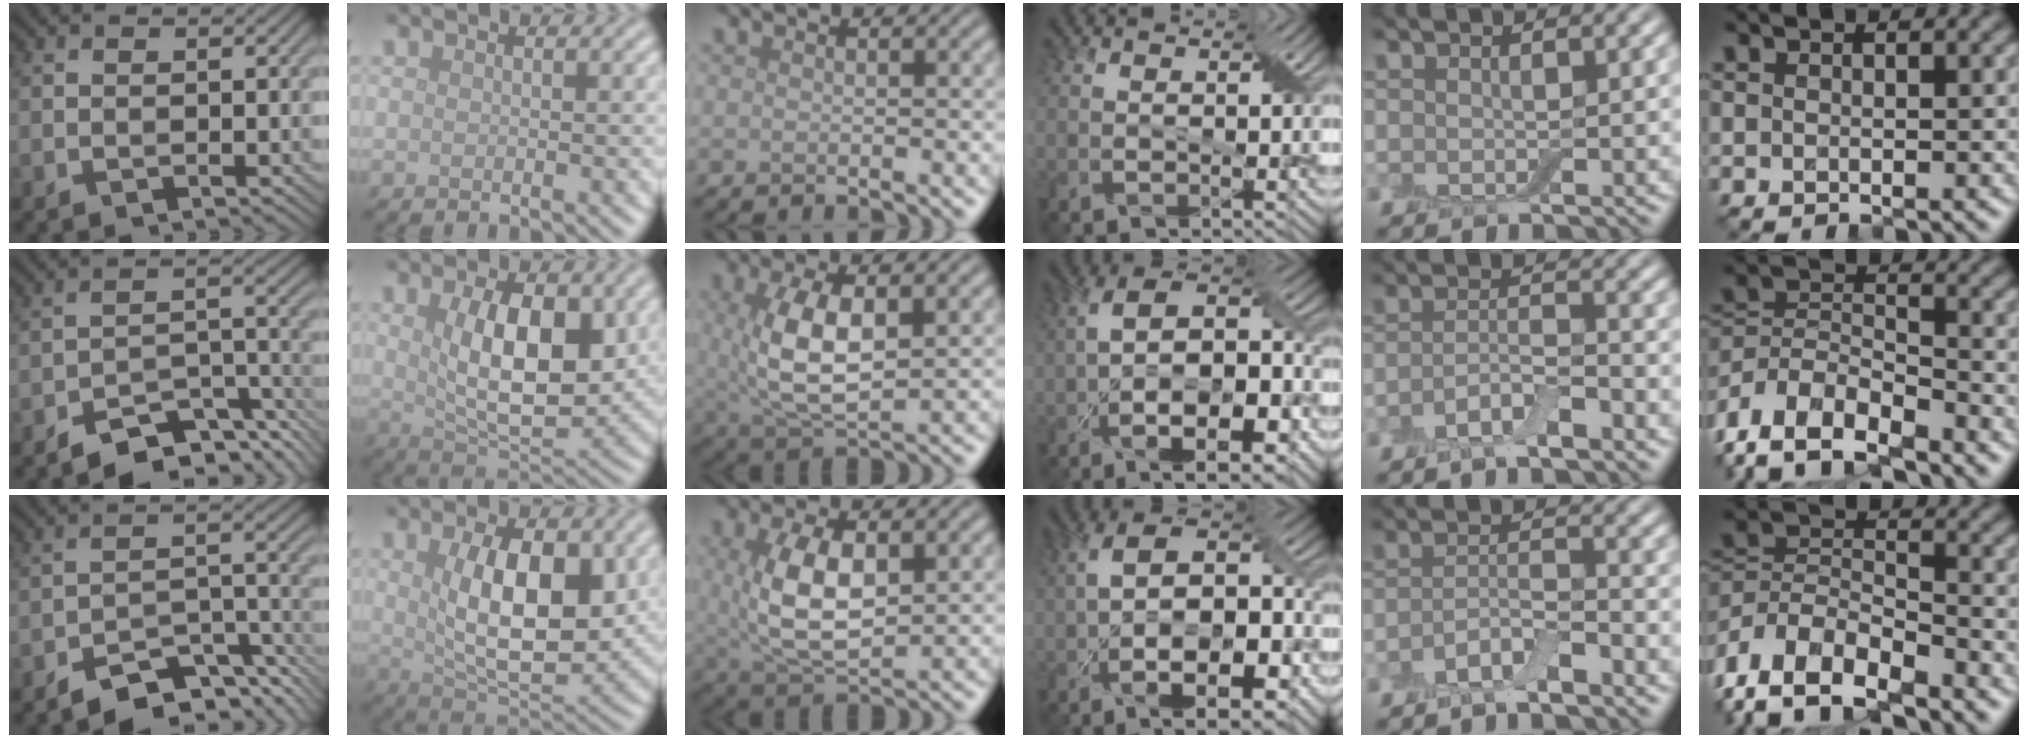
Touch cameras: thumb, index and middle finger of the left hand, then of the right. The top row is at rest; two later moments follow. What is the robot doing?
{"motion": "wrap", "object": "bandage"}